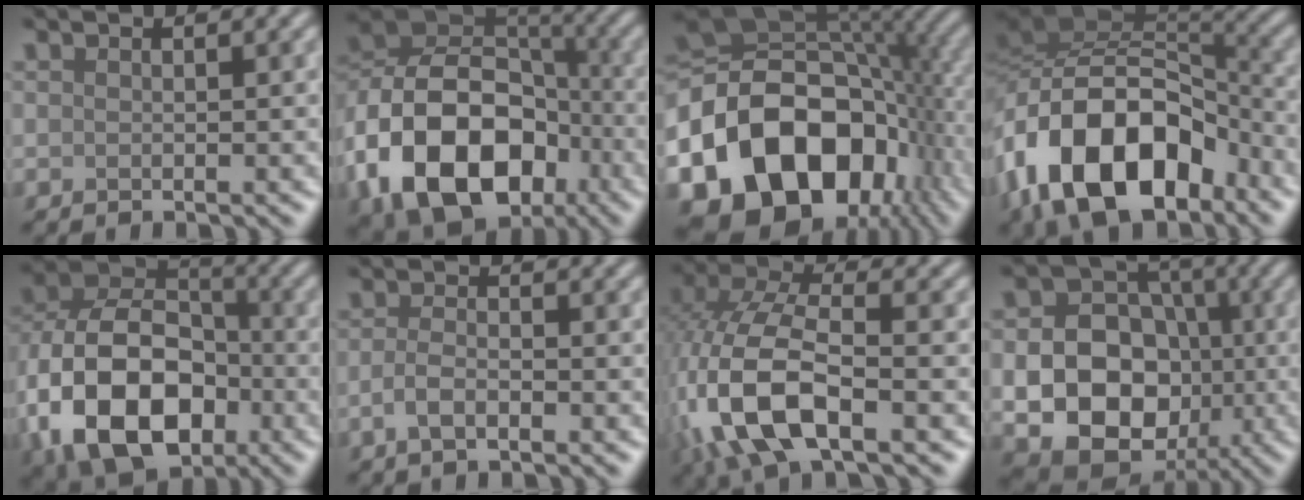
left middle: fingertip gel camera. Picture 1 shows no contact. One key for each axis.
{"total": 16.4, "fx": -6.1, "fy": 11.8, "fz": 9.7, "tx": -0.186, "ty": -0.006, "tz": -0.120}
{"total": 19.9, "fx": -6.8, "fy": 14.2, "fz": 12.2, "tx": -0.246, "ty": -0.034, "tz": -0.110}
{"total": 14.1, "fx": -6.6, "fy": 8.4, "fz": 9.2, "tx": -0.175, "ty": 0.009, "tz": -0.127}
{"total": 15.3, "fx": -5.1, "fy": 10.5, "fz": 9.9, "tx": -0.203, "ty": -0.021, "tz": -0.101}
{"total": 2.0, "fx": -0.9, "fy": 0.8, "fz": 1.6, "tx": -0.034, "ty": 0.001, "tz": -0.022}
{"total": 10.7, "fx": -3.7, "fy": 5.0, "fz": 8.7, "tx": -0.204, "ty": -0.001, "tz": -0.081}
{"total": 13.0, "fx": -2.3, "fy": 10.6, "fz": 7.1, "tx": -0.107, "ty": -0.028, "tz": -0.059}